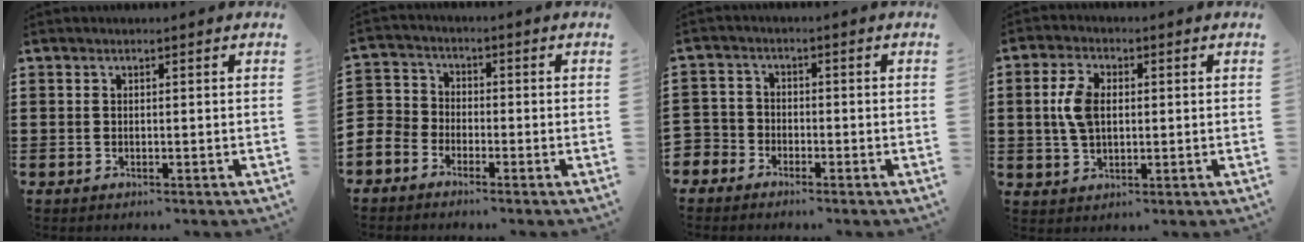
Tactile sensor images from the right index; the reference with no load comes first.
{"total": 3.6, "force": [-2.7, 2.4, -0.1], "torque": [-0.036, -0.004, -0.067]}
{"total": 2.9, "force": [-2.4, 1.7, -0.1], "torque": [-0.017, 0.000, -0.058]}
{"total": 5.7, "force": [0.7, 3.4, 4.5], "torque": [-0.119, 0.007, 0.003]}